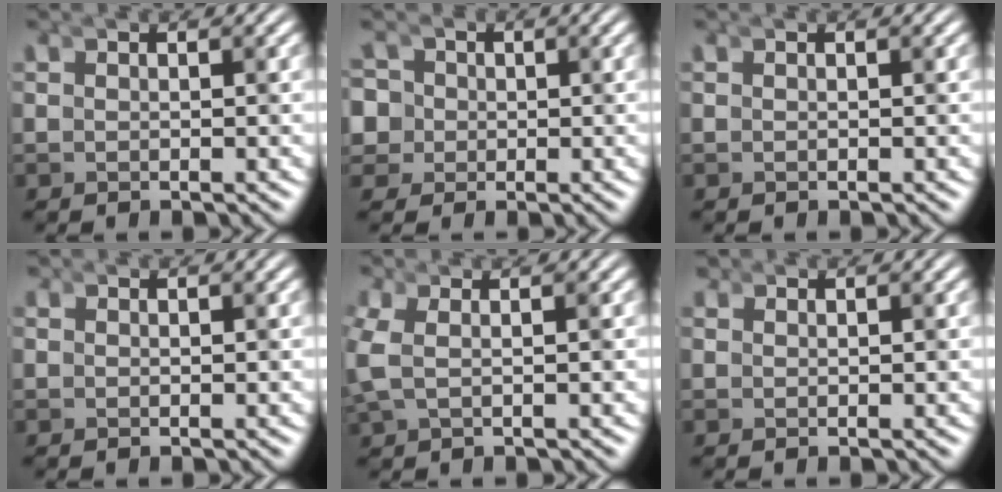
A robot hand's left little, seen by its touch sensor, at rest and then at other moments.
{"total": 3.4, "force": [-1.4, 3.0, -0.3], "torque": [-0.056, -0.044, -0.014]}
{"total": 0.0}
{"total": 0.6, "force": [-0.2, -0.3, -0.5], "torque": [0.007, -0.004, -0.002]}
{"total": 2.6, "force": [-0.8, 1.9, 1.6], "torque": [-0.057, -0.006, -0.015]}
{"total": 0.7, "force": [0.1, -0.3, -0.6], "torque": [0.011, -0.002, 0.003]}